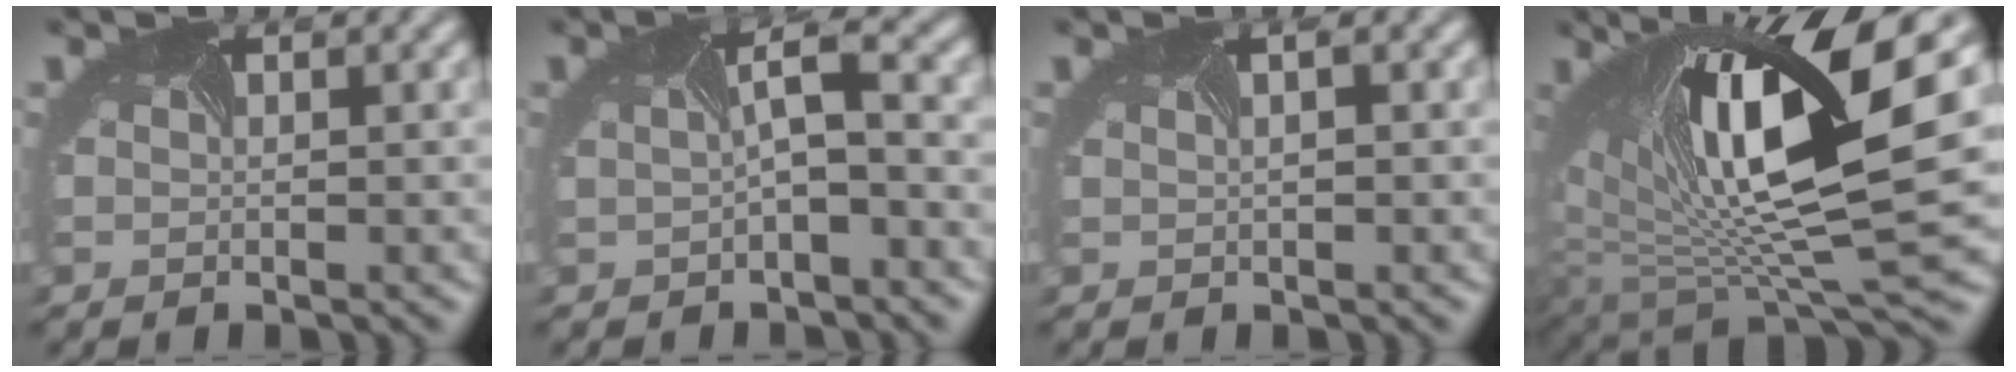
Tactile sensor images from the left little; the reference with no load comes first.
{"total": 2.3, "force": [-1.0, 0.3, 2.0], "torque": [-0.050, 0.005, -0.010]}
{"total": 0.8, "force": [-0.2, 0.4, 0.6], "torque": [-0.009, 0.003, 0.005]}
{"total": 14.7, "force": [3.6, 4.3, 13.6], "torque": [-0.243, -0.005, 0.074]}